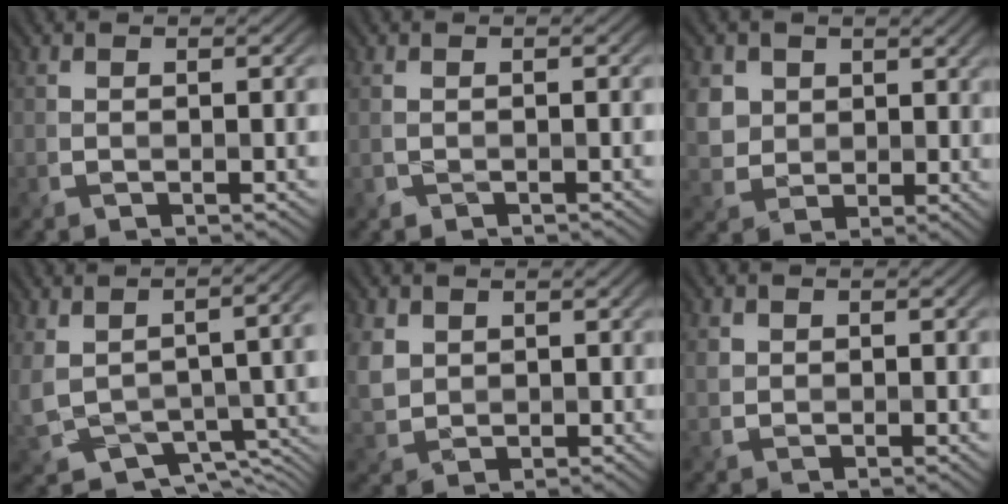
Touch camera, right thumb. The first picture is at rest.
{"total": 0.7, "force": [-0.4, 0.4, 0.4], "torque": [-0.011, -0.002, -0.008]}
{"total": 5.6, "force": [2.3, 4.6, 2.1], "torque": [-0.079, -0.004, 0.042]}
{"total": 9.7, "force": [-1.1, 5.8, 7.7], "torque": [-0.149, -0.035, 0.009]}
{"total": 4.1, "force": [2.1, 3.1, 1.6], "torque": [-0.053, 0.001, 0.045]}
{"total": 1.5, "force": [0.9, 1.2, 0.3], "torque": [-0.006, -0.003, 0.019]}